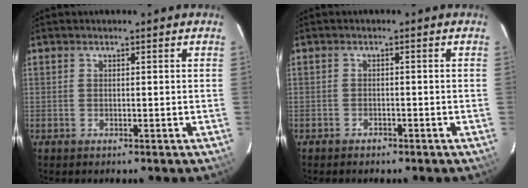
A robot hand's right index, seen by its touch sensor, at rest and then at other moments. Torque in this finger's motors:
{"motor_torque": [0.06, 0.01, -0.06, -0.04]}